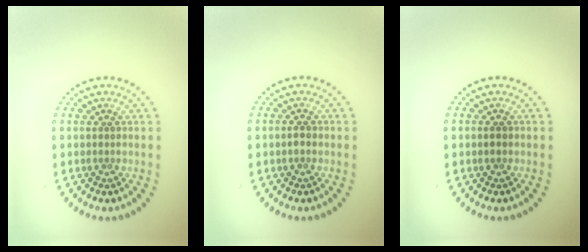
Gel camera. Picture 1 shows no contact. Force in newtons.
{"total": 0.7, "press": 0.7, "slide": 0.0}
{"total": 0.8, "press": 0.8, "slide": 0.3}